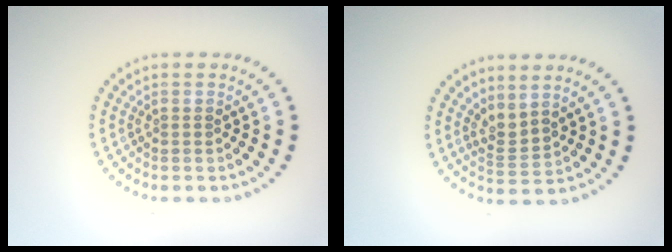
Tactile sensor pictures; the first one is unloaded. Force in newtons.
{"total": 2.3, "press": 1.5, "slide": 1.7}